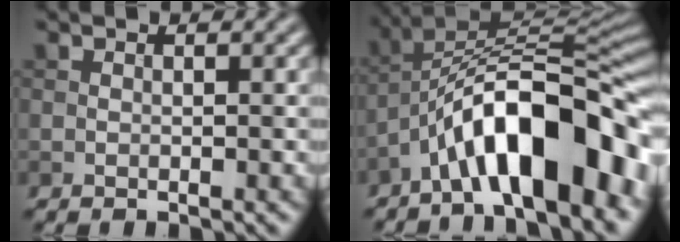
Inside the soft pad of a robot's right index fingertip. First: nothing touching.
{"total": 12.8, "force": [-6.1, 4.1, 10.5], "torque": [-0.156, 0.014, -0.098]}